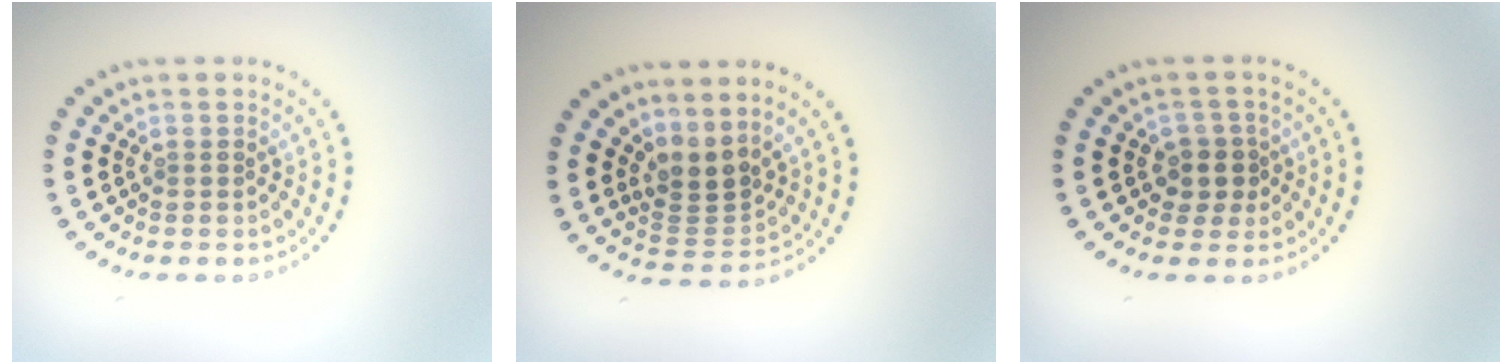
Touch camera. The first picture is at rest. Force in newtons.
{"total": 2.8, "press": 2.0, "slide": 2.0}
{"total": 2.2, "press": 1.9, "slide": 1.1}